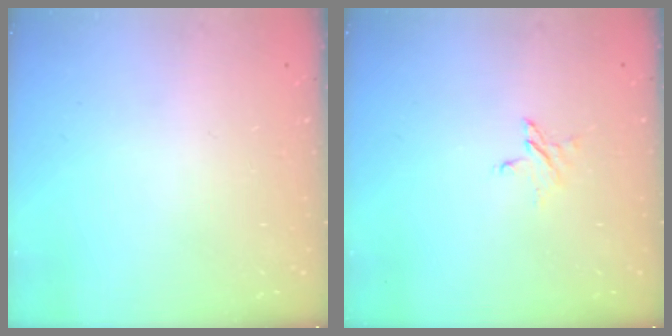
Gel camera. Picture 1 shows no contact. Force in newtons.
{"total": 3.6, "press": 3.5, "slide": 0.3}